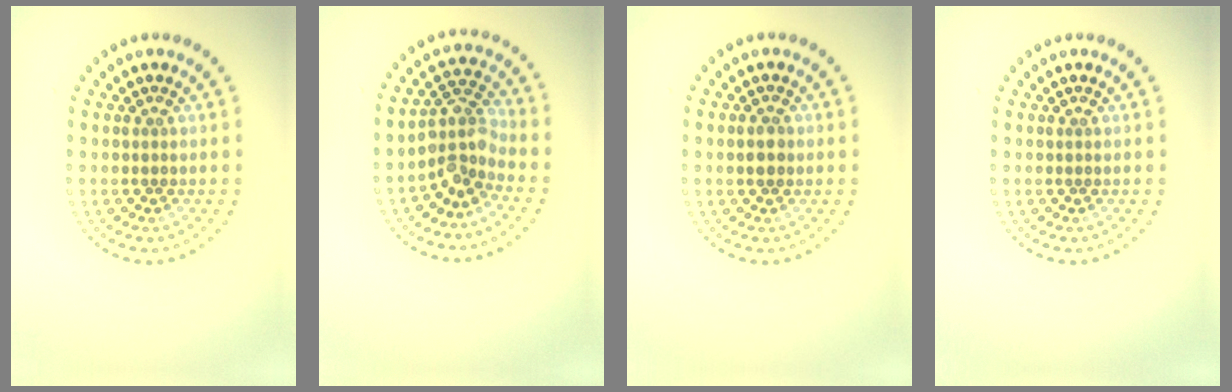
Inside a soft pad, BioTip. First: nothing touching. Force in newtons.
{"total": 3.2, "press": 2.4, "slide": 2.2}
{"total": 1.8, "press": 1.8, "slide": 0.0}
{"total": 0.0}